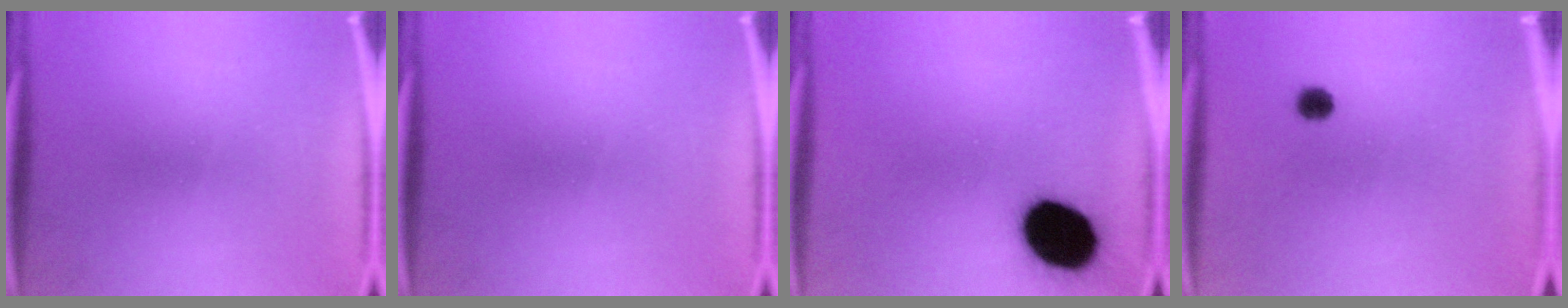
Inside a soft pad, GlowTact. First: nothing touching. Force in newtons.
{"total": 0.0}
{"total": 16.5}
{"total": 1.9}